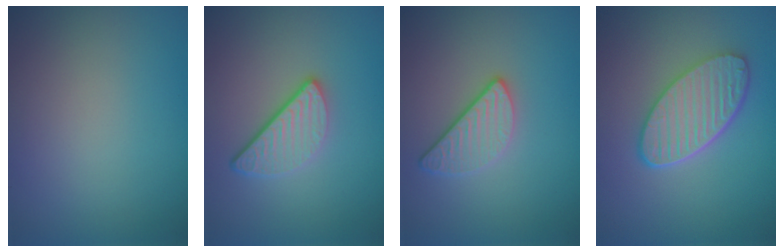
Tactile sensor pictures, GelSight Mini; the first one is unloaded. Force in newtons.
{"total": 3.4, "press": 2.6, "slide": 2.2}
{"total": 2.7, "press": 2.3, "slide": 1.3}
{"total": 5.6, "press": 4.3, "slide": 3.5}